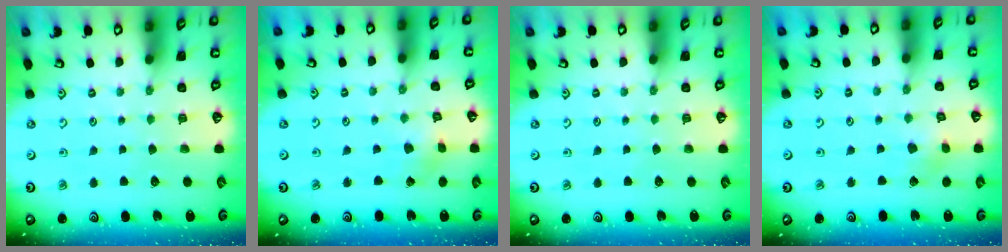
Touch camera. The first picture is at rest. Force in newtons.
{"total": 1.6, "press": 1.6, "slide": 0.1}
{"total": 0.0}
{"total": 3.4, "press": 3.4, "slide": 0.4}